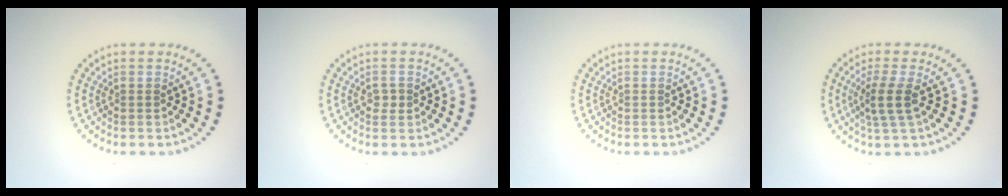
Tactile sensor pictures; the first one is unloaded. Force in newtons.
{"total": 1.0, "press": 1.0, "slide": 0.2}
{"total": 0.0}
{"total": 2.6, "press": 2.1, "slide": 1.6}